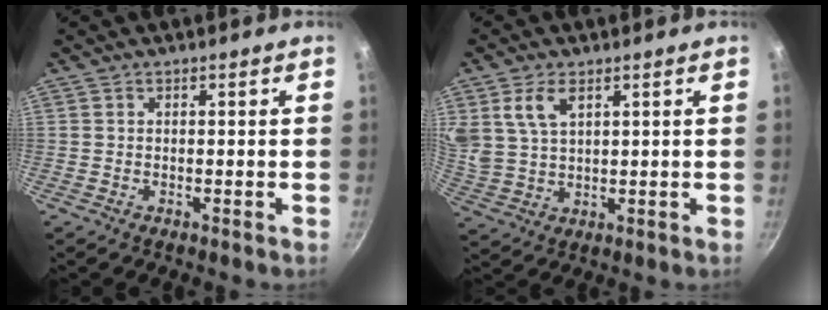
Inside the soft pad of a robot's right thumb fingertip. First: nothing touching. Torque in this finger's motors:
{"motor_torque": [0.82, 3.92, 1.72, 0.43, 0.69]}